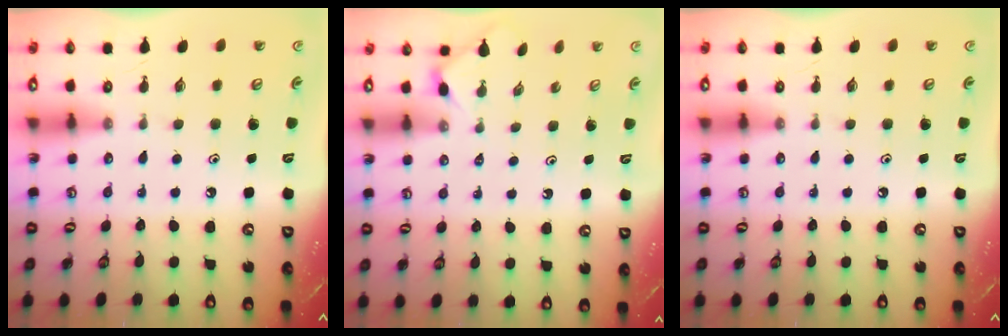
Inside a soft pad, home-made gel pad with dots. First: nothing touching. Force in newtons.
{"total": 1.6, "press": 1.5, "slide": 0.4}
{"total": 0.0}